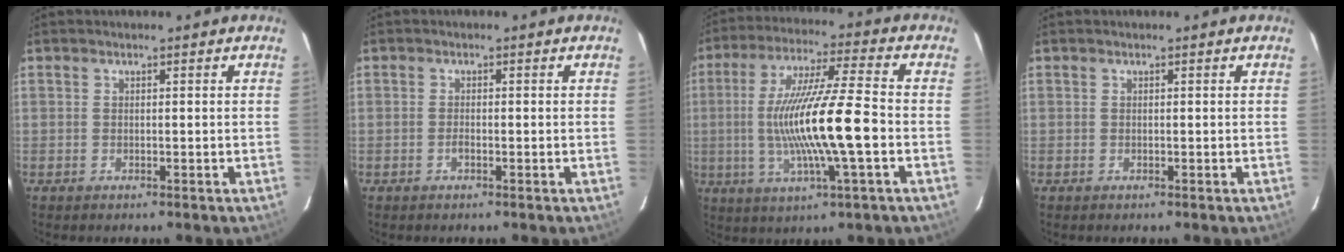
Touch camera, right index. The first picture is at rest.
{"total": 1.0, "force": [-0.4, 0.4, 0.8], "torque": [-0.017, 0.001, -0.009]}
{"total": 16.3, "force": [-2.4, 0.6, 16.1], "torque": [-0.298, -0.008, -0.040]}
{"total": 0.0}